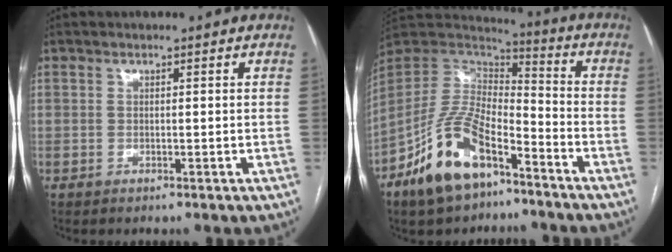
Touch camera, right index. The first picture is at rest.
{"total": 15.3, "force": [-9.0, 6.4, 10.5], "torque": [-0.215, 0.008, -0.167]}